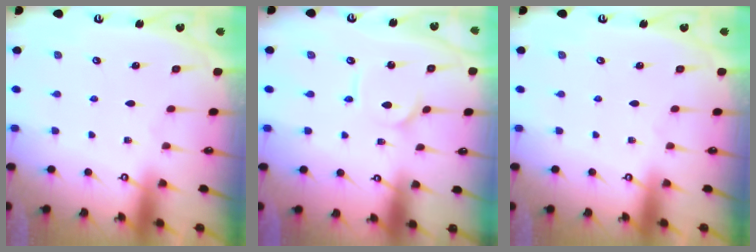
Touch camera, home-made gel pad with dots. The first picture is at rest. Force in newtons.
{"total": 2.3, "press": 2.3, "slide": 0.3}
{"total": 0.0}